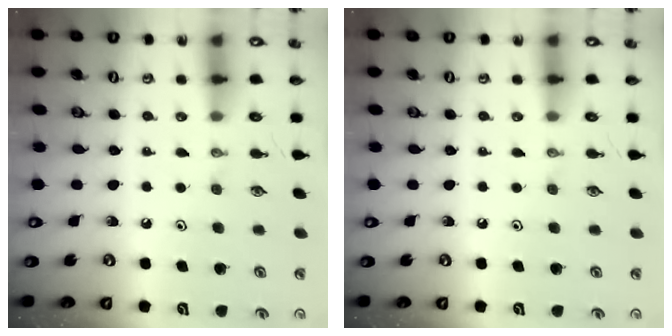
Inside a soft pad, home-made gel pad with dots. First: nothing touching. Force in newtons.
{"total": 0.0}